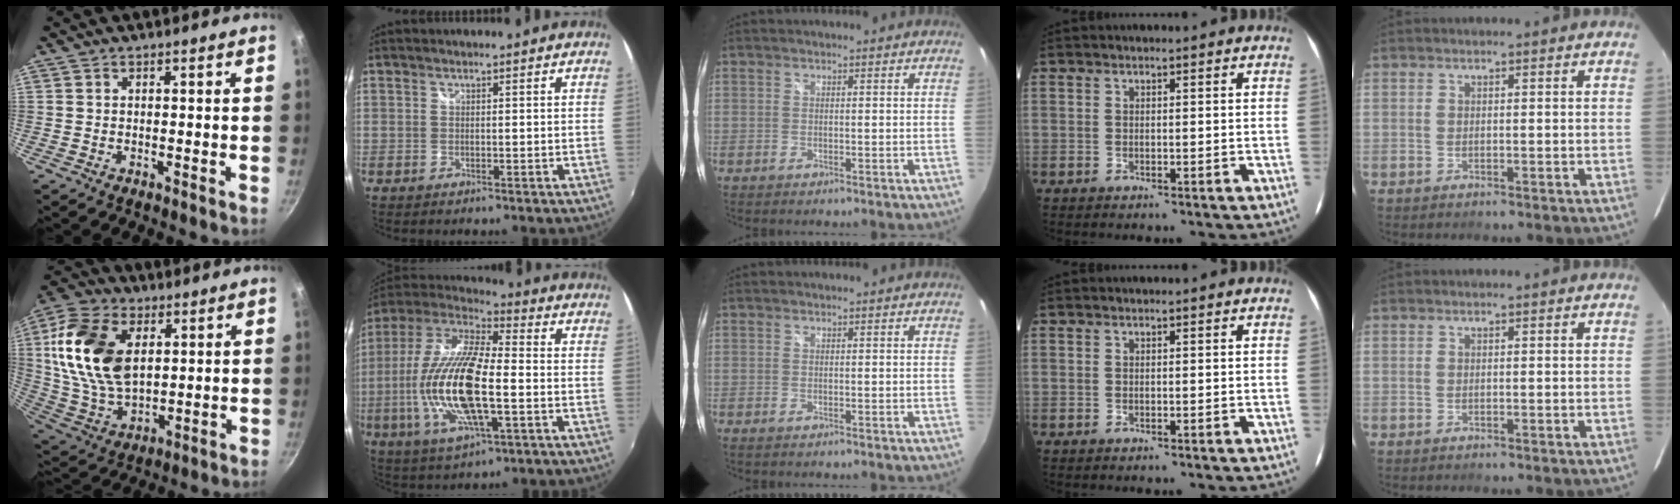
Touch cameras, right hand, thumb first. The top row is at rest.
{"thumb": {"total": 19.4, "force": [4.5, 12.2, 14.4], "torque": [-0.260, -0.006, 0.092]}, "index": {"total": 21.0, "force": [-3.8, 6.7, 19.5], "torque": [-0.397, -0.013, -0.077]}}